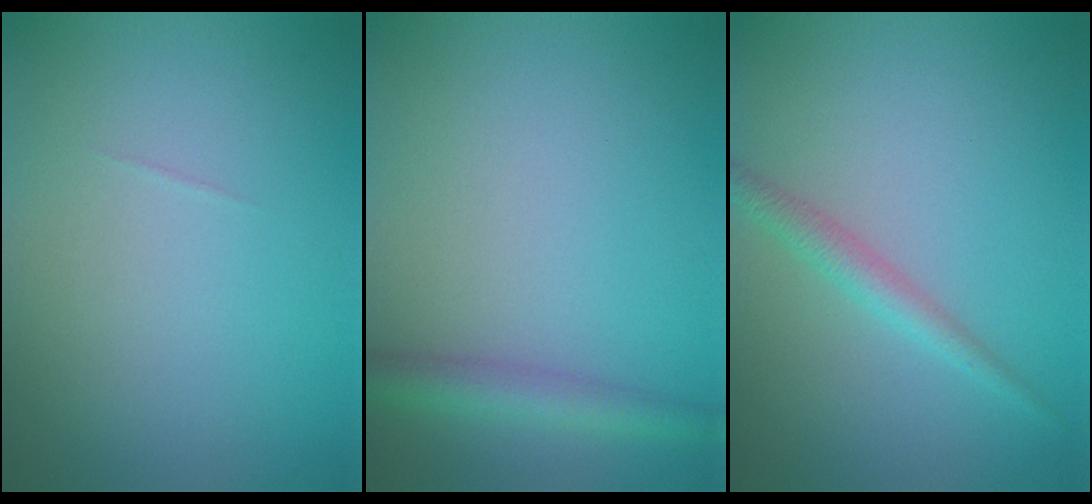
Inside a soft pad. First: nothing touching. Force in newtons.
{"total": 2.9, "press": 2.9, "slide": 0.1}
{"total": 1.9, "press": 1.9, "slide": 0.0}